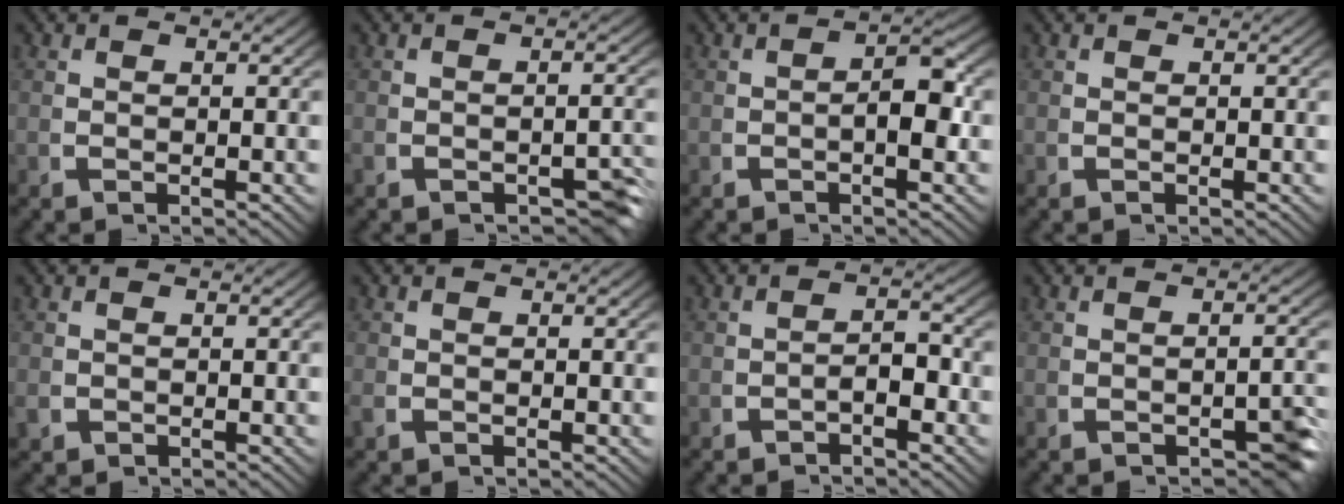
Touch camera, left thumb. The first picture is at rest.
{"total": 2.5, "force": [-1.9, 1.0, 1.2], "torque": [-0.006, -0.004, -0.027]}
{"total": 3.4, "force": [-0.3, 1.2, 3.2], "torque": [-0.047, 0.004, -0.007]}
{"total": 0.0}
{"total": 1.0, "force": [-0.3, 0.9, 0.2], "torque": [-0.012, -0.010, -0.001]}
{"total": 0.6, "force": [-0.3, 0.5, 0.2], "torque": [-0.010, -0.007, -0.003]}
{"total": 2.3, "force": [-1.3, 1.0, 1.6], "torque": [-0.030, -0.009, -0.017]}
{"total": 2.5, "force": [-1.7, 0.8, 1.6], "torque": [-0.013, 0.000, -0.024]}